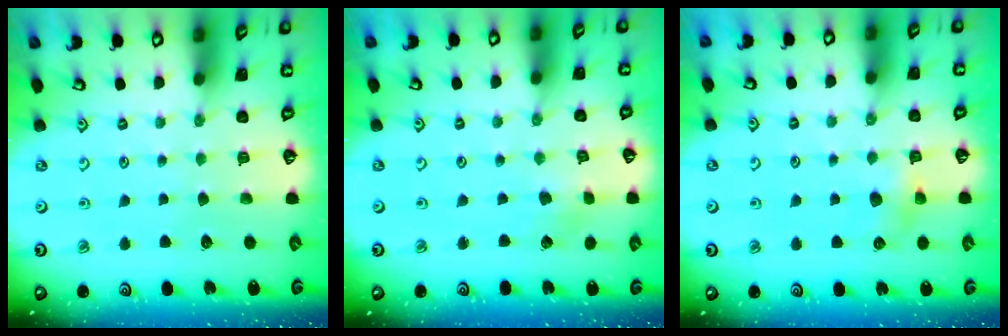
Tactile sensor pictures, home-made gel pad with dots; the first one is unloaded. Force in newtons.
{"total": 1.9, "press": 1.9, "slide": 0.3}
{"total": 4.9, "press": 4.9, "slide": 0.6}